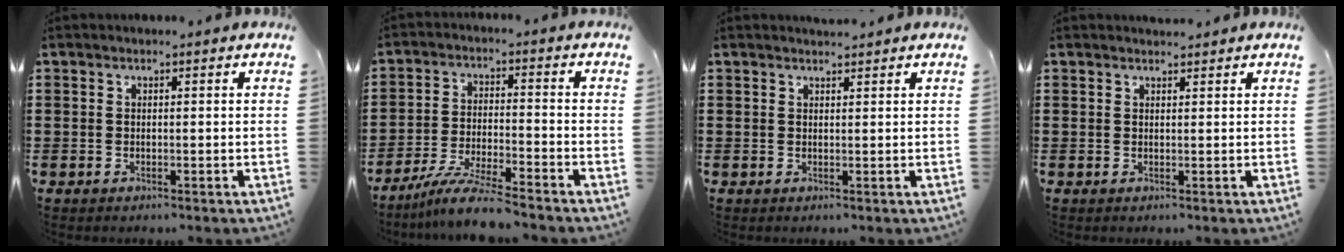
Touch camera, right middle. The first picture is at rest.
{"total": 7.2, "force": [-6.3, 0.0, 3.4], "torque": [-0.069, -0.008, -0.120]}
{"total": 1.3, "force": [1.3, 0.2, 0.0], "torque": [-0.003, 0.000, 0.025]}
{"total": 1.2, "force": [1.1, 0.2, -0.1], "torque": [0.007, -0.004, 0.020]}